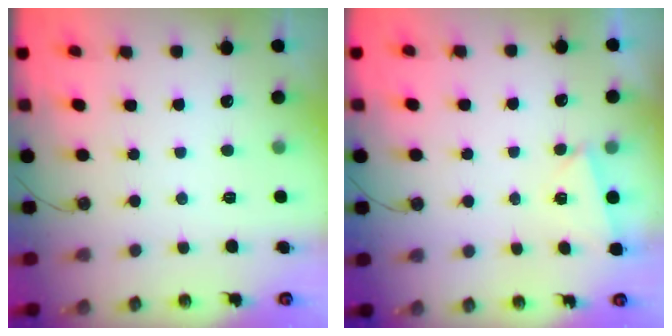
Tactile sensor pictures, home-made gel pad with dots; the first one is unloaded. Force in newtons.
{"total": 2.7, "press": 1.7, "slide": 2.1}